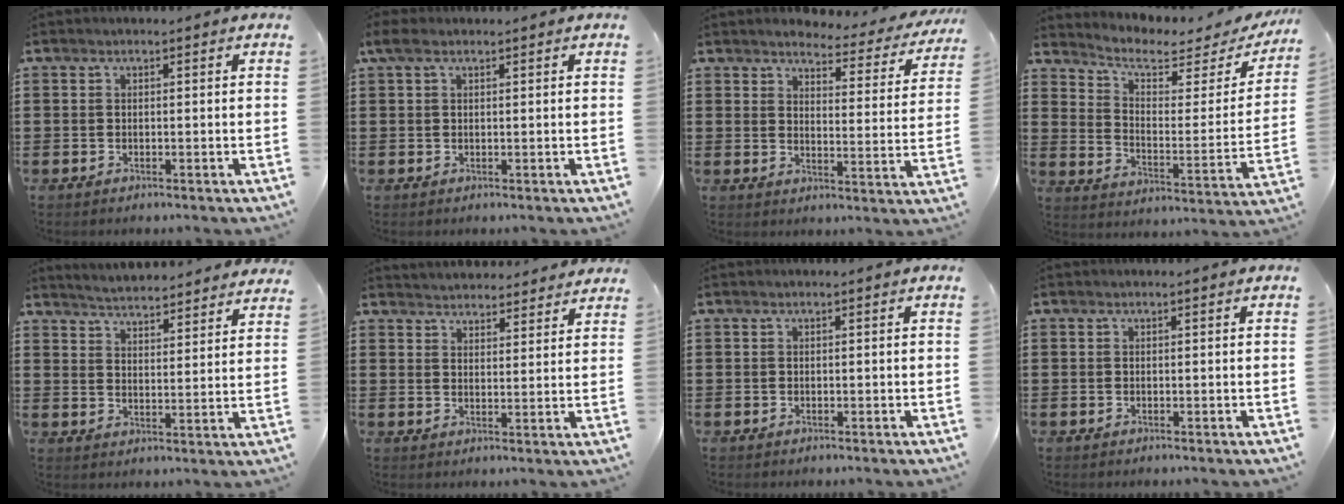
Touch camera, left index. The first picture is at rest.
{"total": 2.0, "force": [0.7, 0.9, 1.6], "torque": [-0.034, 0.006, 0.012]}
{"total": 3.4, "force": [3.3, 0.3, 0.8], "torque": [-0.029, -0.027, 0.050]}
{"total": 5.0, "force": [3.8, 2.0, 2.7], "torque": [-0.067, -0.026, 0.057]}
{"total": 4.3, "force": [4.3, -0.5, -0.1], "torque": [-0.019, -0.032, 0.073]}
{"total": 3.5, "force": [3.5, 0.1, -0.3], "torque": [-0.006, -0.017, 0.063]}
{"total": 0.0}
{"total": 0.0}